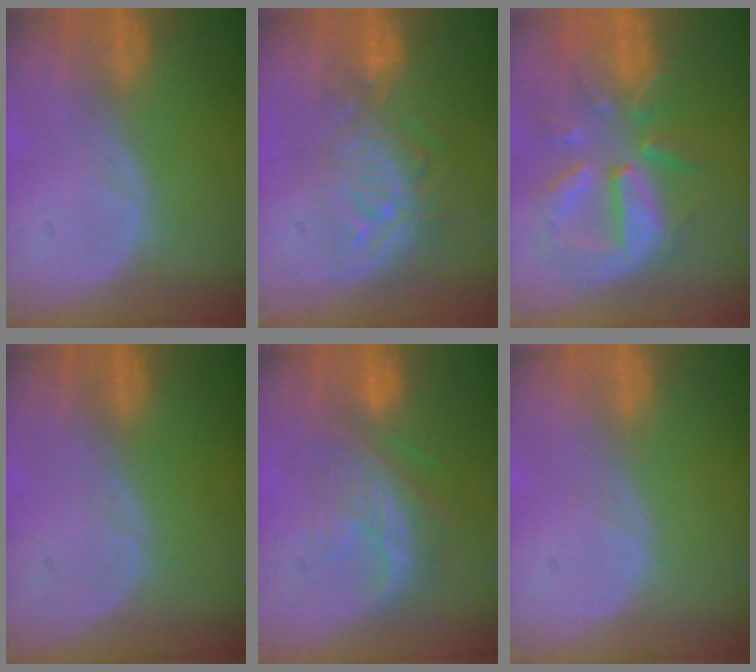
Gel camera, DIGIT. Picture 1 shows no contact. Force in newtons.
{"total": 9.4, "press": 8.2, "slide": 4.6}
{"total": 10.9, "press": 9.5, "slide": 5.2}
{"total": 0.0}
{"total": 7.9, "press": 7.2, "slide": 3.4}
{"total": 0.0}